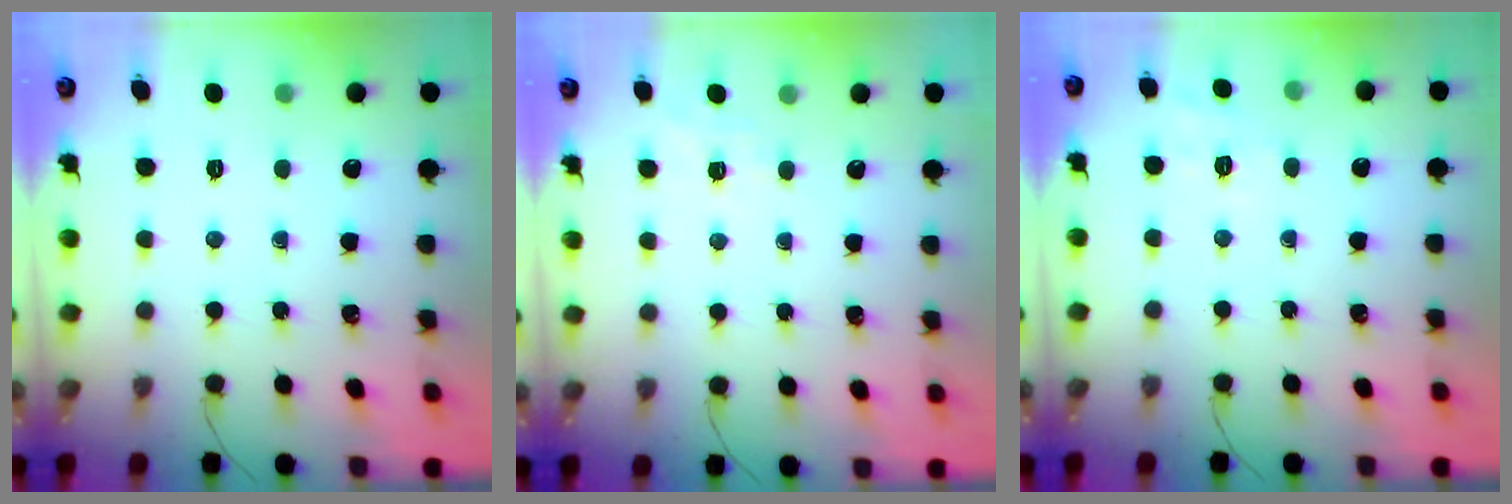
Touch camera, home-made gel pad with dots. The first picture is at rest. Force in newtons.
{"total": 4.5, "press": 4.3, "slide": 1.5}
{"total": 2.9, "press": 1.7, "slide": 2.3}